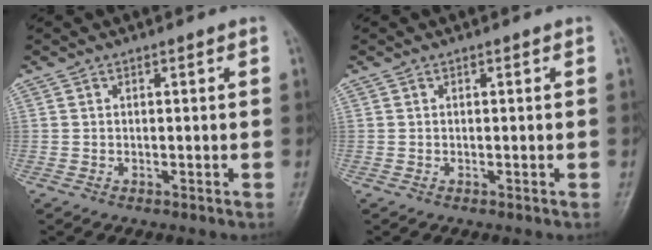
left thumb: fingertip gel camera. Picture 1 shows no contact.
{"total": 0.0}